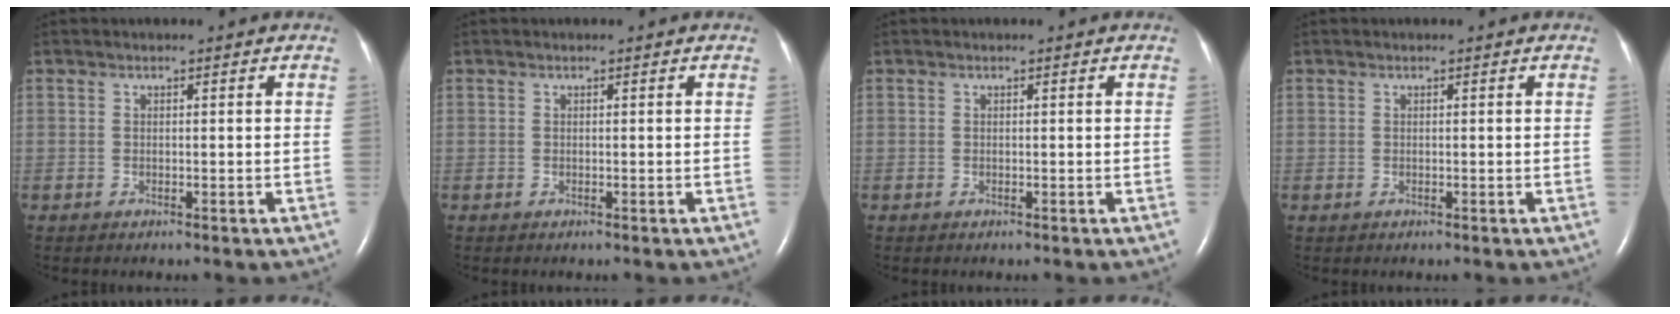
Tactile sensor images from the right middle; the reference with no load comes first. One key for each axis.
{"total": 0.0}
{"total": 0.0}
{"total": 0.0}